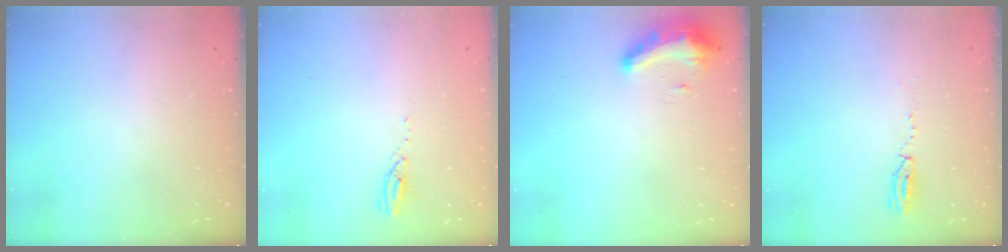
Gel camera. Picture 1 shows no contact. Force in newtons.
{"total": 3.2, "press": 3.1, "slide": 0.3}
{"total": 19.6, "press": 13.3, "slide": 14.5}
{"total": 11.2, "press": 4.4, "slide": 10.3}